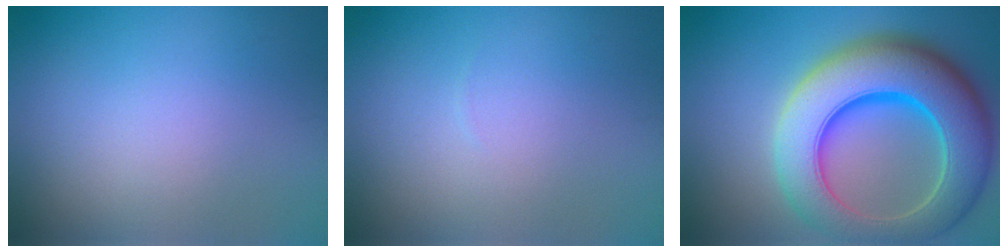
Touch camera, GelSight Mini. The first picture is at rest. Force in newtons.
{"total": 0.0}
{"total": 12.3, "press": 12.3, "slide": 0.2}